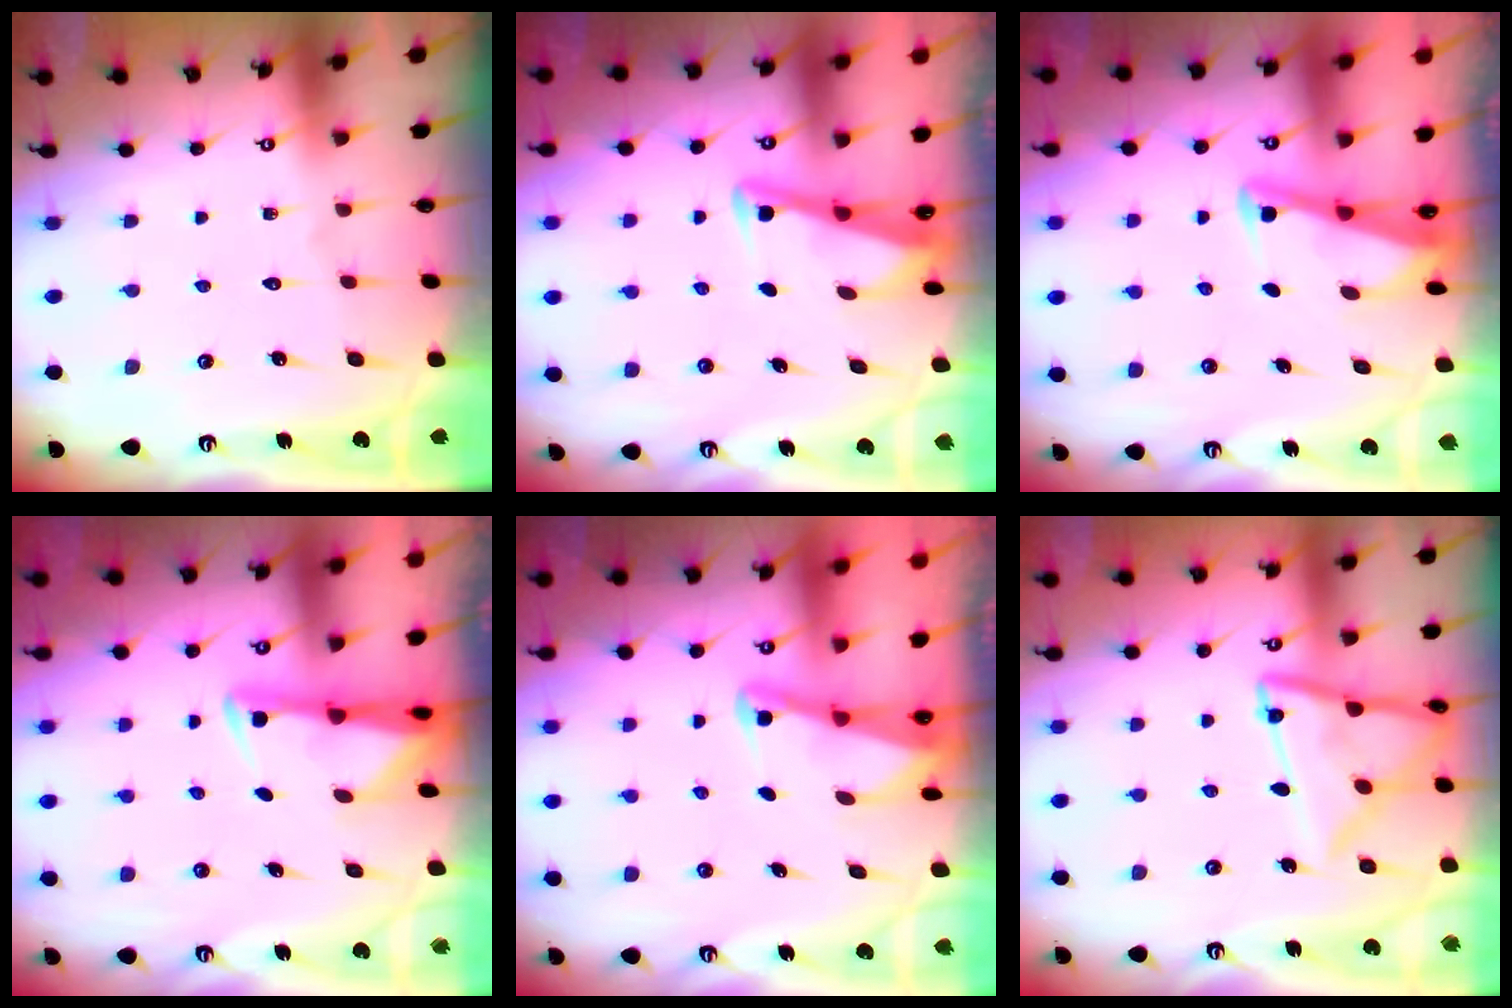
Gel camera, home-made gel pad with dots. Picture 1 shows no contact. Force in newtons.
{"total": 3.3, "press": 3.3, "slide": 0.3}
{"total": 2.8, "press": 2.8, "slide": 0.4}
{"total": 3.0, "press": 2.9, "slide": 0.5}
{"total": 2.0, "press": 2.0, "slide": 0.4}
{"total": 14.9, "press": 14.8, "slide": 1.1}